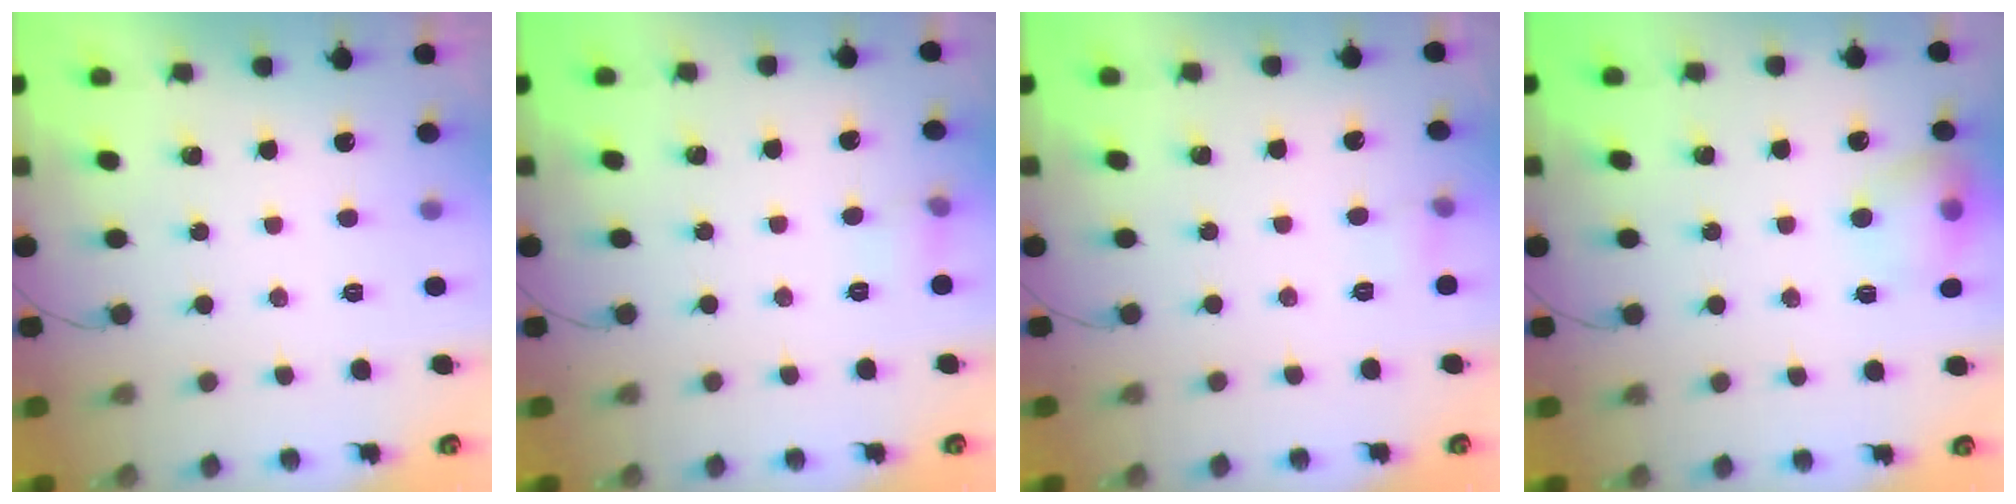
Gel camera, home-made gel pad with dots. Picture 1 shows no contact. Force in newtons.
{"total": 4.8, "press": 4.6, "slide": 1.4}
{"total": 3.3, "press": 3.0, "slide": 1.3}
{"total": 10.9, "press": 10.8, "slide": 1.5}